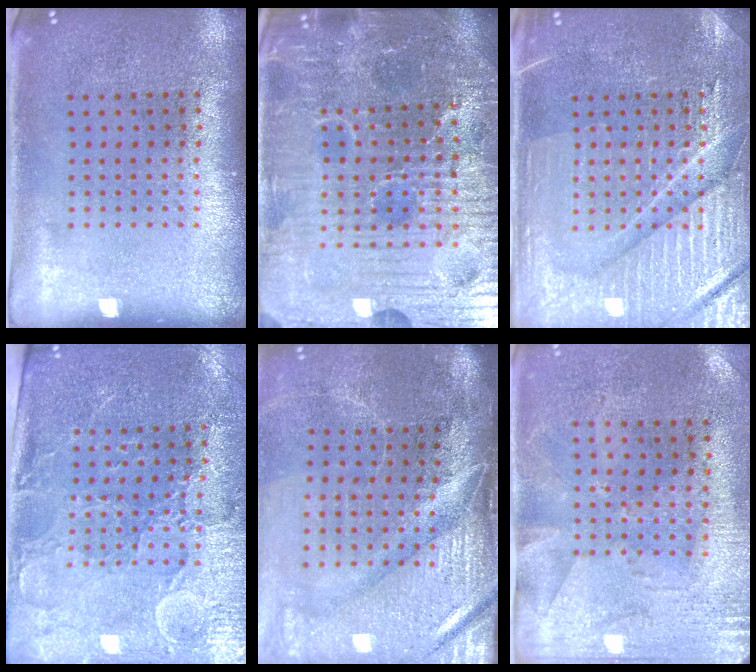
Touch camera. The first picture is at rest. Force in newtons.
{"total": 6.1, "press": 5.7, "slide": 2.2}
{"total": 4.3, "press": 4.2, "slide": 0.8}
{"total": 3.3, "press": 3.1, "slide": 1.1}
{"total": 4.6, "press": 3.9, "slide": 2.5}
{"total": 2.8, "press": 2.2, "slide": 1.6}